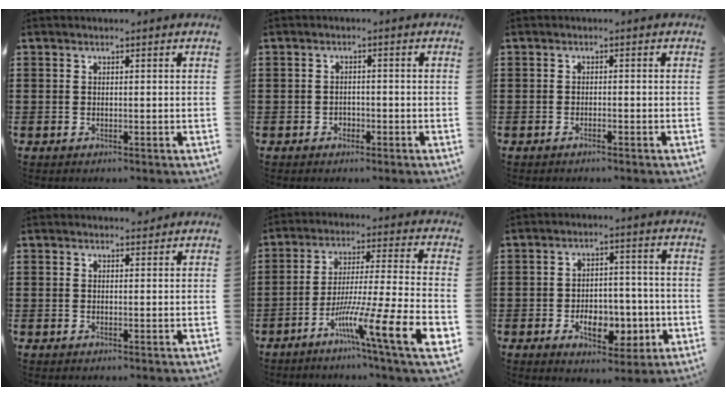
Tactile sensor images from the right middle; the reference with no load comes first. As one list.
[{"total": 1.3, "force": [-0.9, 0.8, 0.2], "torque": [-0.010, -0.002, -0.020]}, {"total": 0.7, "force": [-0.6, 0.0, 0.4], "torque": [-0.008, -0.001, -0.012]}, {"total": 1.0, "force": [0.9, 0.5, 0.0], "torque": [0.007, -0.001, 0.014]}, {"total": 12.9, "force": [-6.9, 0.3, 11.0], "torque": [-0.198, -0.018, -0.127]}, {"total": 7.2, "force": [-2.6, 4.3, 5.1], "torque": [-0.069, 0.010, -0.045]}]